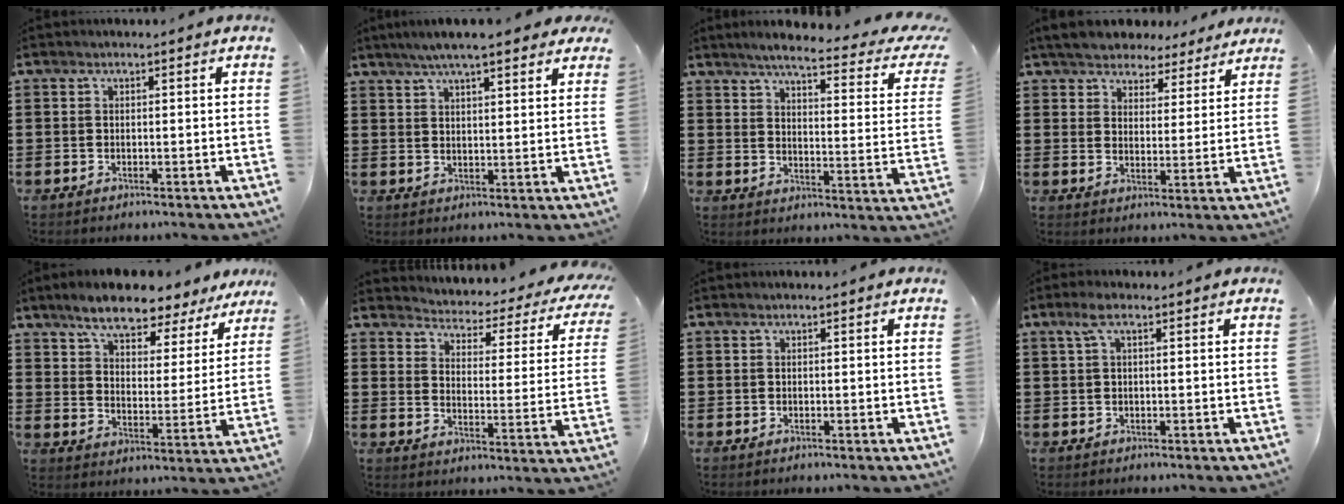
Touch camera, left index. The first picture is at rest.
{"total": 6.1, "force": [5.0, 0.7, 3.4], "torque": [-0.081, -0.005, 0.088]}
{"total": 5.7, "force": [4.4, 0.0, 3.6], "torque": [-0.080, -0.030, 0.067]}
{"total": 5.3, "force": [5.1, 1.4, 0.6], "torque": [-0.038, -0.021, 0.092]}
{"total": 7.8, "force": [6.9, 1.4, 3.4], "torque": [-0.088, -0.030, 0.119]}
{"total": 2.4, "force": [2.3, 0.5, 0.6], "torque": [-0.031, -0.028, 0.028]}
{"total": 0.0}
{"total": 2.3, "force": [0.6, 0.5, 2.2], "torque": [-0.051, 0.001, 0.008]}